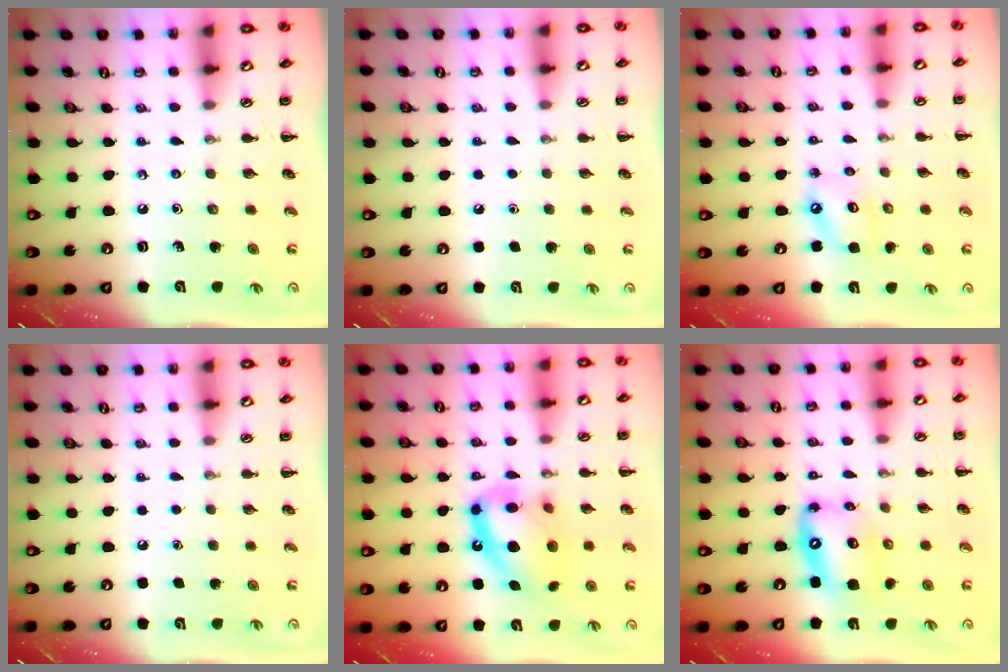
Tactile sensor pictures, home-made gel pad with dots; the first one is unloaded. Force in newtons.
{"total": 1.8, "press": 1.8, "slide": 0.1}
{"total": 6.3, "press": 6.3, "slide": 1.0}
{"total": 1.9, "press": 1.9, "slide": 0.2}
{"total": 15.2, "press": 14.7, "slide": 3.8}
{"total": 13.3, "press": 12.8, "slide": 3.5}